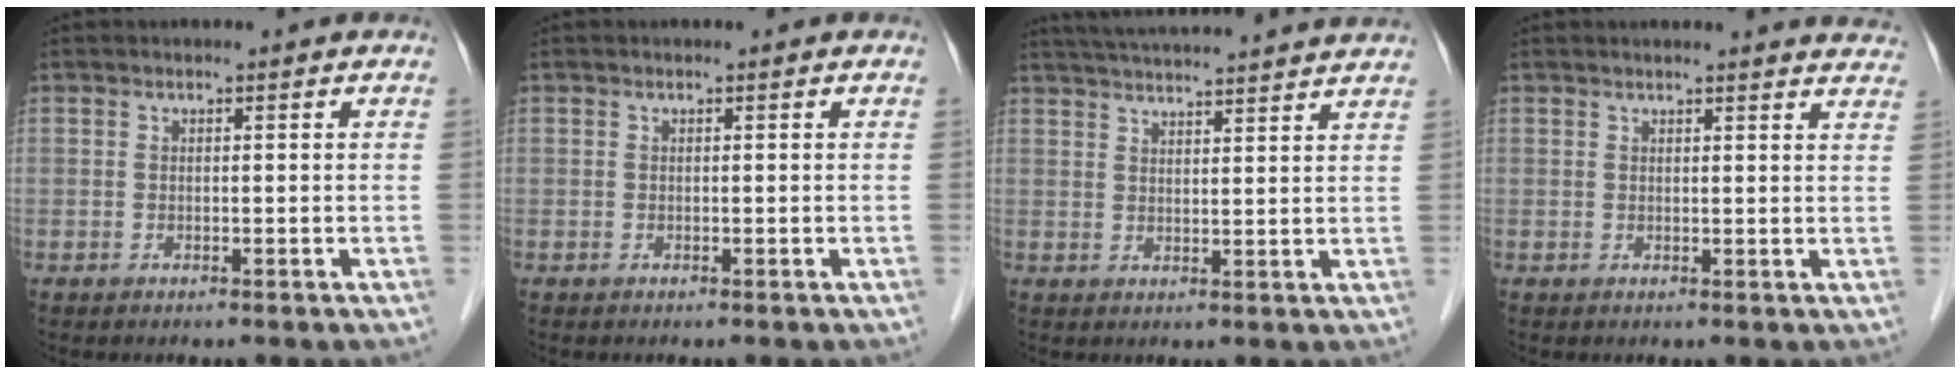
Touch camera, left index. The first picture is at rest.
{"total": 0.0}
{"total": 17.7, "force": [16.4, 0.1, 6.6], "torque": [-0.115, 0.017, 0.221]}
{"total": 11.9, "force": [11.5, 1.0, 2.7], "torque": [-0.014, -0.018, 0.109]}